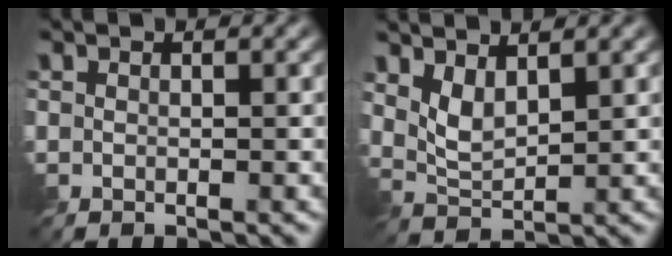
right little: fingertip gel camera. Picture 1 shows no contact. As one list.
[{"total": 2.6, "force": [1.4, 1.0, 2.0], "torque": [-0.051, -0.009, 0.031]}]